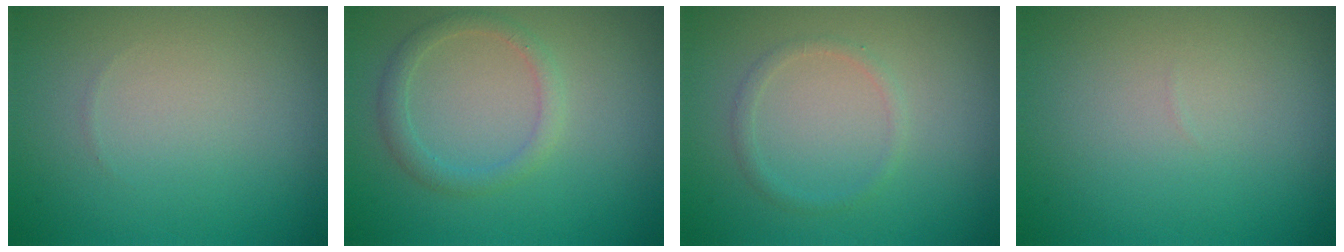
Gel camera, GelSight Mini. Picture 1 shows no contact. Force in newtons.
{"total": 1.8, "press": 1.8, "slide": 0.2}
{"total": 1.0, "press": 1.0, "slide": 0.1}
{"total": 0.0}